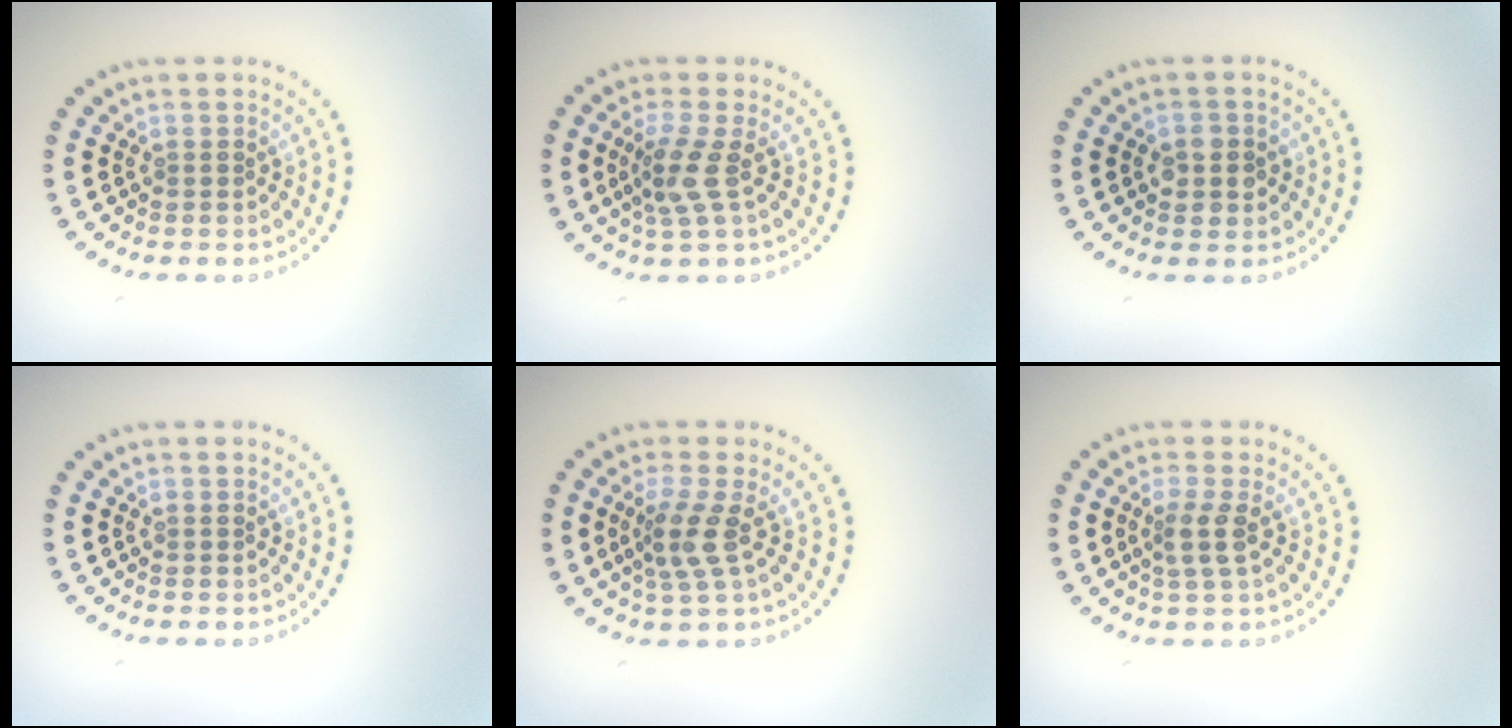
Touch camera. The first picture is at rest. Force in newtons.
{"total": 2.8, "press": 2.1, "slide": 1.8}
{"total": 2.2, "press": 2.2, "slide": 0.5}
{"total": 0.0}
{"total": 2.9, "press": 2.2, "slide": 1.8}
{"total": 1.8, "press": 1.5, "slide": 1.0}